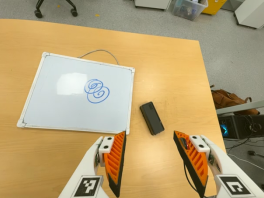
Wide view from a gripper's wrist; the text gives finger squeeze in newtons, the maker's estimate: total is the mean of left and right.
{"total": 0.0}